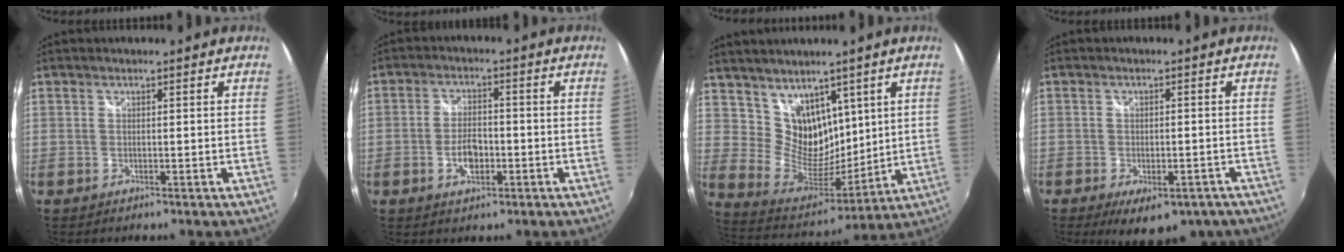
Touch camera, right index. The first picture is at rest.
{"total": 5.7, "force": [-1.9, 3.0, 4.4], "torque": [-0.091, 0.002, -0.030]}
{"total": 13.2, "force": [7.8, 9.1, 5.5], "torque": [-0.102, -0.002, 0.165]}
{"total": 10.5, "force": [-7.1, 4.7, 6.2], "torque": [-0.114, -0.020, -0.084]}